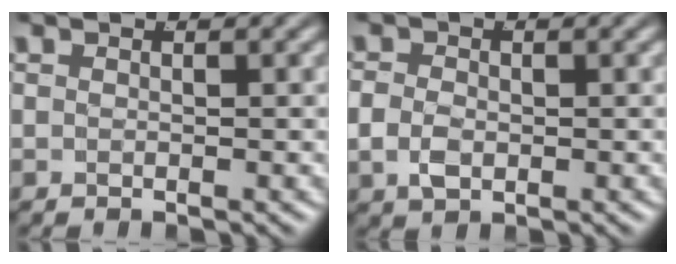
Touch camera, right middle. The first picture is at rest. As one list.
[{"total": 2.4, "force": [-0.5, 1.9, 1.4], "torque": [-0.038, -0.011, -0.002]}]